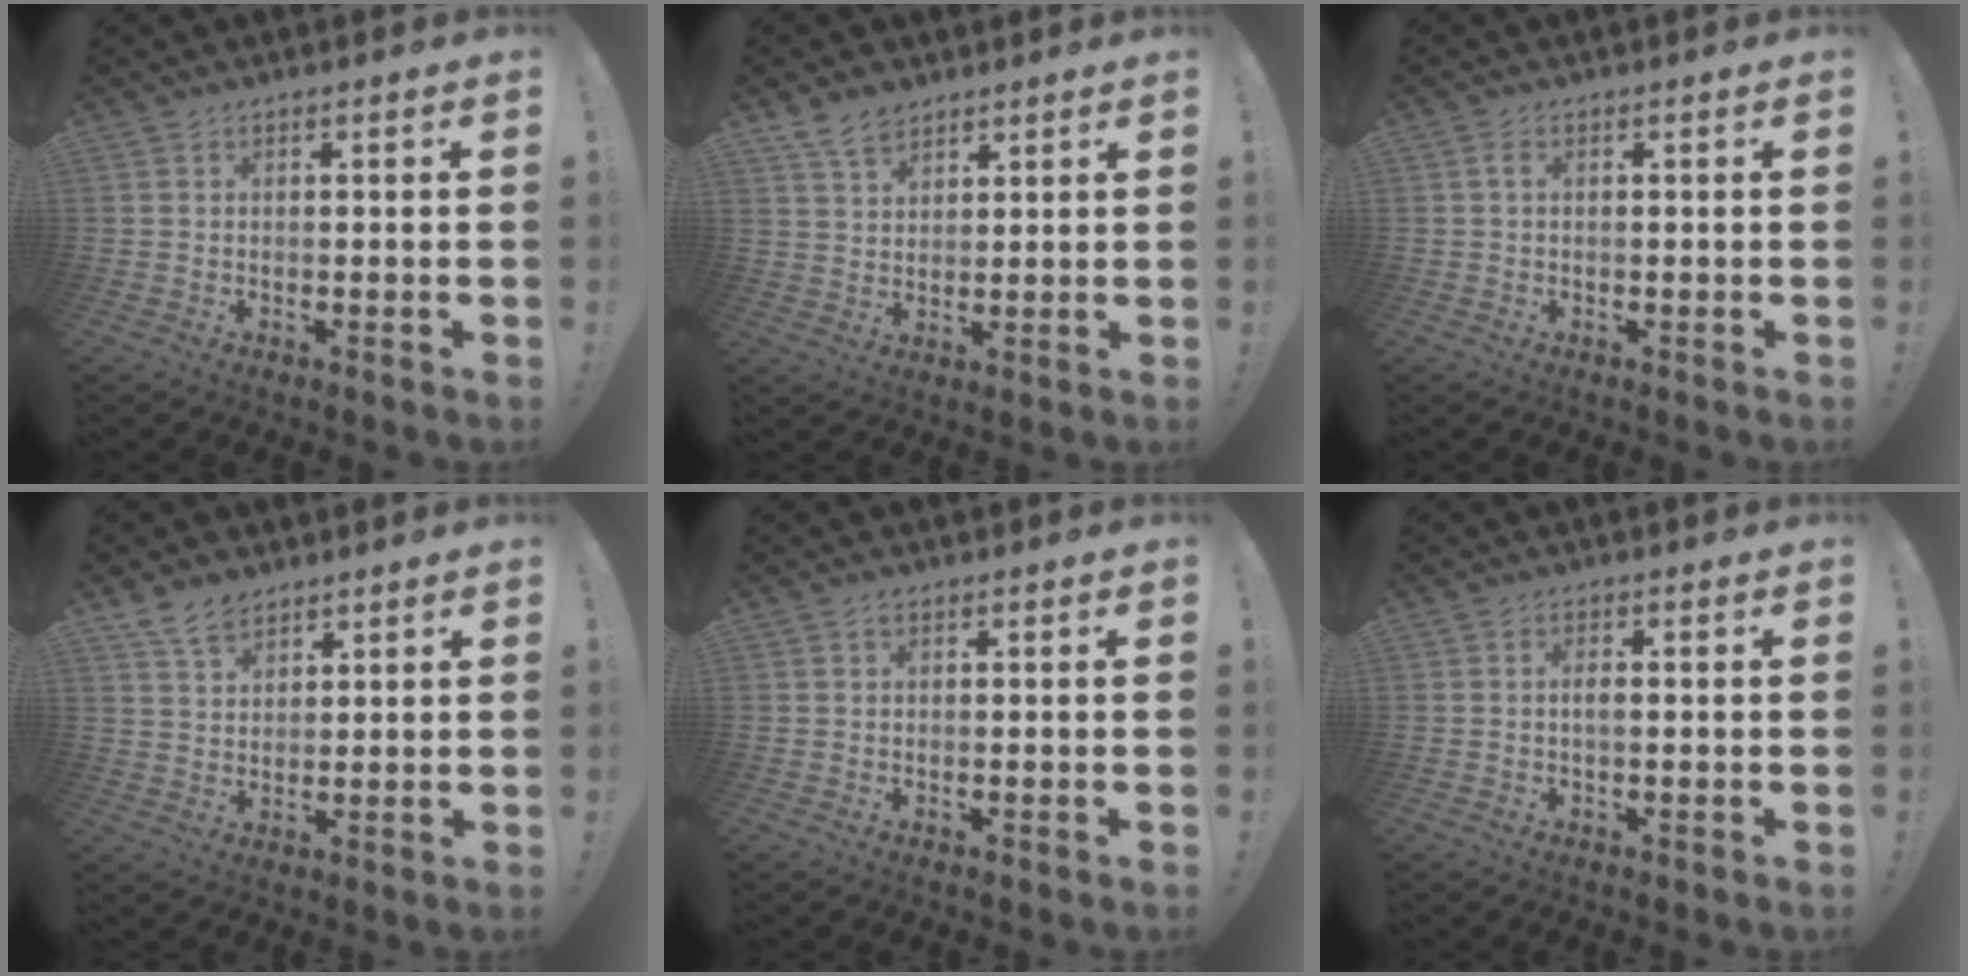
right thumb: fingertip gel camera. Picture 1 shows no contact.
{"total": 6.6, "force": [5.1, 3.6, 2.2], "torque": [-0.045, -0.023, 0.100]}
{"total": 1.5, "force": [0.2, 0.9, 1.1], "torque": [-0.016, 0.002, 0.002]}
{"total": 7.2, "force": [5.5, 4.0, 2.5], "torque": [-0.044, -0.029, 0.106]}
{"total": 0.8, "force": [0.5, 0.4, 0.4], "torque": [-0.008, 0.002, 0.008]}
{"total": 2.2, "force": [-0.2, 0.8, 2.1], "torque": [-0.032, 0.003, -0.006]}